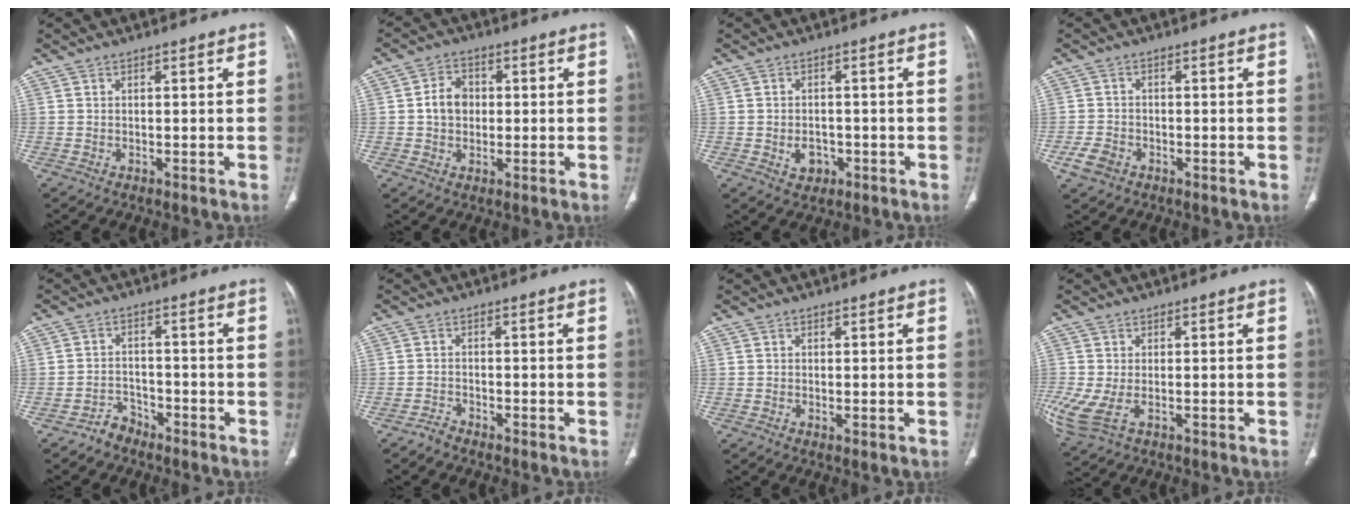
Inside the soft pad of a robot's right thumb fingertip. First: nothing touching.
{"total": 5.7, "force": [0.2, 4.6, 3.4], "torque": [-0.043, 0.012, 0.000]}
{"total": 3.9, "force": [-1.1, 3.1, 2.0], "torque": [-0.021, 0.007, -0.010]}
{"total": 3.9, "force": [-1.8, 2.9, 1.9], "torque": [-0.036, 0.009, -0.031]}
{"total": 3.4, "force": [-2.8, 1.9, 0.0], "torque": [0.007, 0.022, -0.050]}
{"total": 1.5, "force": [-1.5, 0.3, 0.0], "torque": [-0.003, 0.002, -0.031]}
{"total": 0.8, "force": [-0.1, 0.3, 0.7], "torque": [-0.017, -0.004, -0.001]}
{"total": 6.6, "force": [-1.5, 3.7, 5.2], "torque": [-0.146, -0.010, -0.018]}